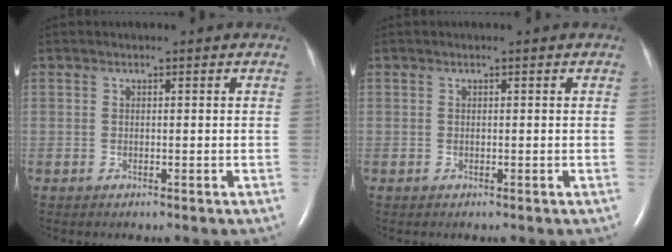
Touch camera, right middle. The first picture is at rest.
{"total": 0.0}